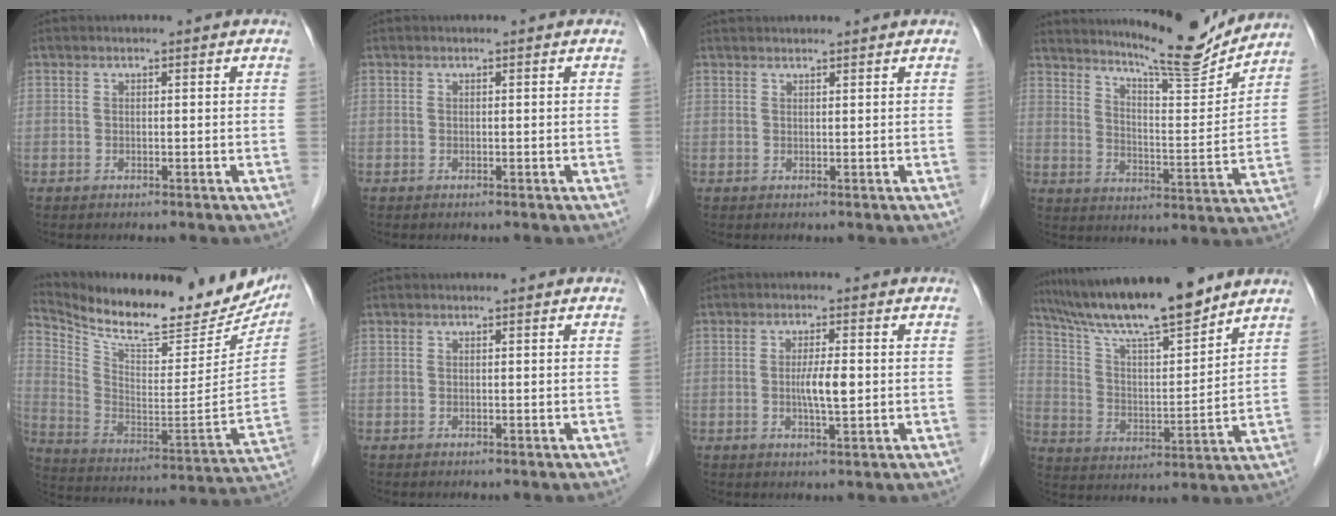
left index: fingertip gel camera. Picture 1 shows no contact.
{"total": 0.0}
{"total": 3.4, "force": [3.3, 0.1, 1.0], "torque": [-0.011, 0.029, 0.045]}
{"total": 14.0, "force": [13.2, 0.4, 4.7], "torque": [-0.078, -0.024, 0.192]}
{"total": 25.4, "force": [21.9, 6.7, 10.9], "torque": [-0.187, -0.039, 0.319]}
{"total": 0.0}
{"total": 4.2, "force": [-0.2, 0.6, 4.2], "torque": [-0.077, -0.003, -0.003]}
{"total": 16.4, "force": [13.8, 1.5, 8.7], "torque": [-0.149, 0.006, 0.245]}